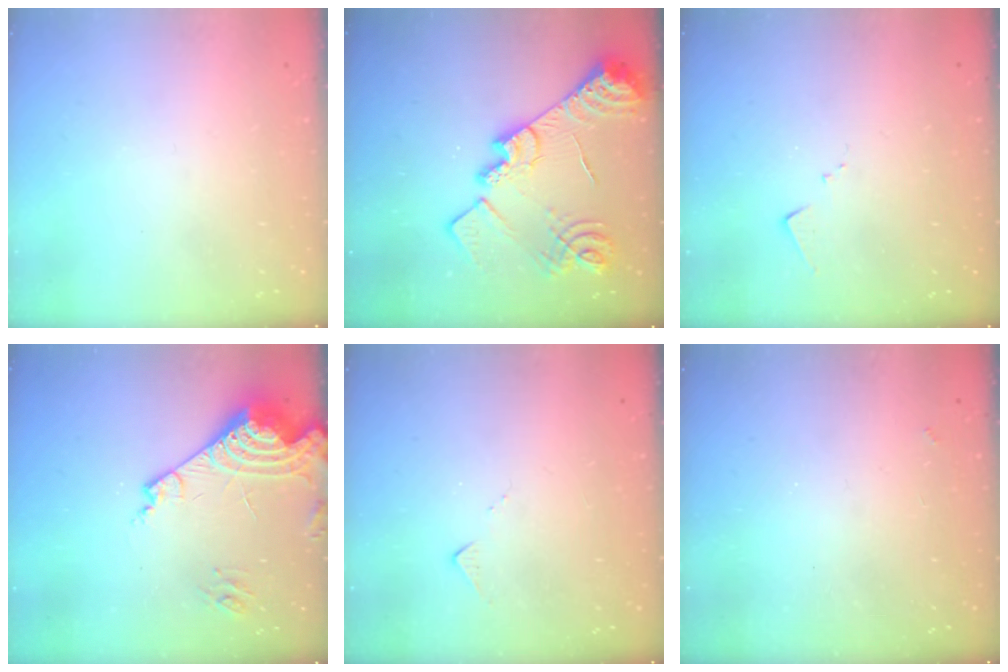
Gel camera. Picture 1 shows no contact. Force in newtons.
{"total": 20.8, "press": 20.8, "slide": 1.5}
{"total": 4.8, "press": 4.7, "slide": 0.4}
{"total": 14.9, "press": 14.8, "slide": 1.5}
{"total": 5.4, "press": 5.3, "slide": 0.7}
{"total": 3.4, "press": 3.3, "slide": 0.5}